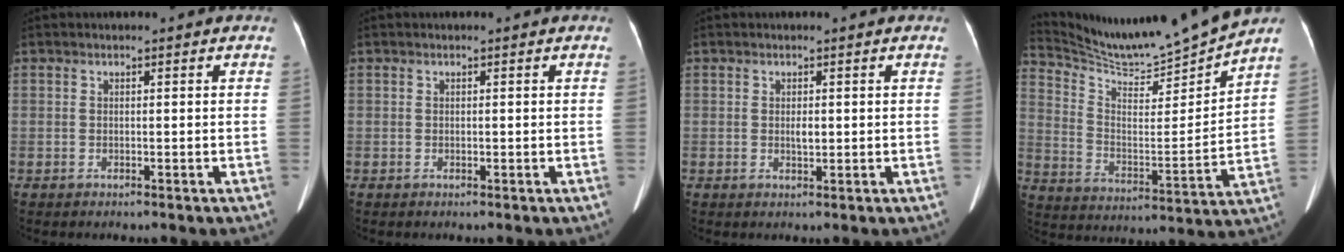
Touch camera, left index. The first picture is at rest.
{"total": 0.0}
{"total": 1.2, "force": [0.2, 0.7, 1.0], "torque": [-0.016, -0.002, 0.005]}
{"total": 13.9, "force": [13.5, -2.1, 2.5], "torque": [-0.058, -0.042, 0.235]}